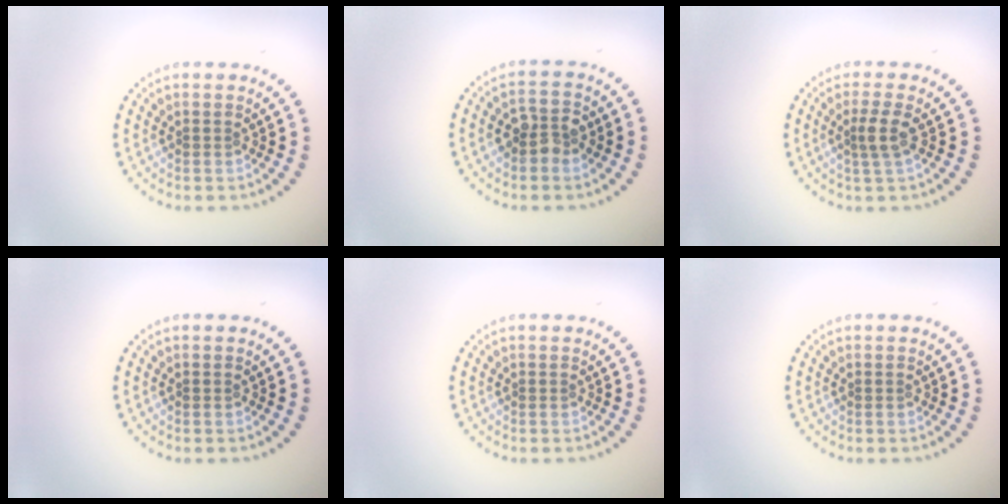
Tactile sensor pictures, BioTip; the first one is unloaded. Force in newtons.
{"total": 2.8, "press": 2.7, "slide": 0.5}
{"total": 2.0, "press": 1.6, "slide": 1.2}
{"total": 0.0}
{"total": 0.0}
{"total": 0.0}